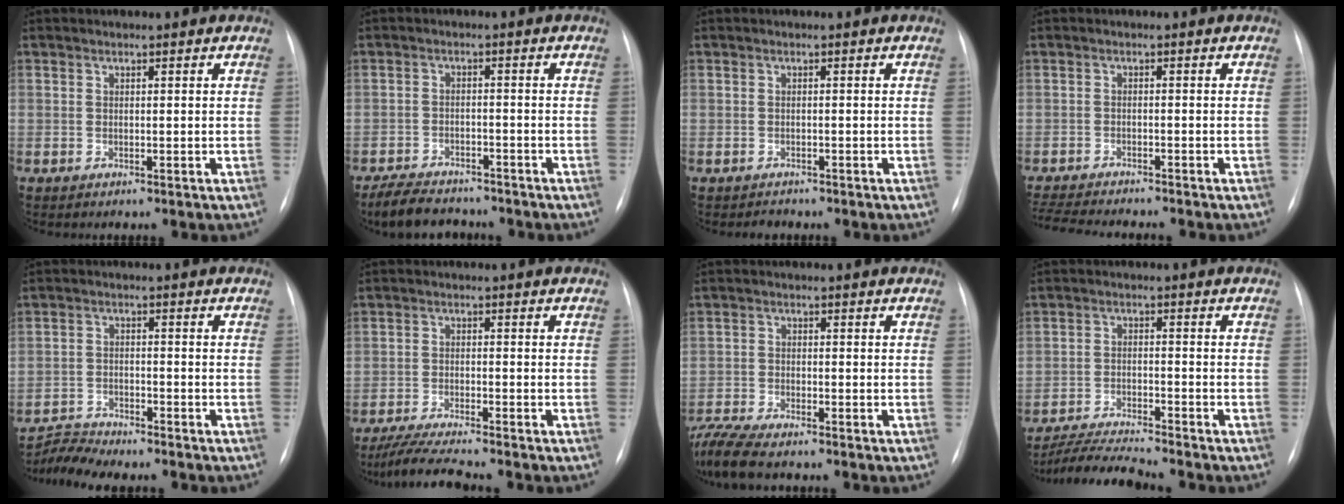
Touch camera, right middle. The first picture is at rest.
{"total": 8.5, "force": [-7.4, 2.9, 3.0], "torque": [-0.052, -0.010, -0.113]}
{"total": 1.2, "force": [-1.0, 0.5, -0.2], "torque": [0.000, -0.001, -0.016]}
{"total": 10.5, "force": [-9.5, 1.0, 4.2], "torque": [-0.065, -0.010, -0.141]}
{"total": 4.4, "force": [-4.4, -0.5, -0.5], "torque": [0.004, -0.007, -0.077]}
{"total": 6.7, "force": [-5.9, -0.5, 3.1], "torque": [-0.057, -0.025, -0.104]}
{"total": 8.2, "force": [-7.1, 1.1, 3.9], "torque": [-0.081, -0.015, -0.127]}
{"total": 7.6, "force": [-7.2, -0.9, 2.2], "torque": [-0.040, -0.018, -0.130]}